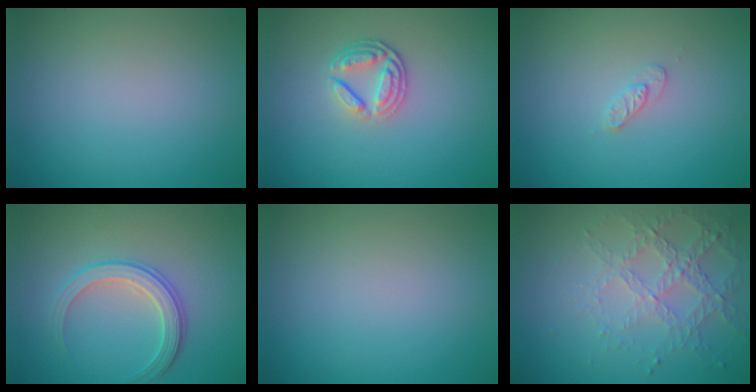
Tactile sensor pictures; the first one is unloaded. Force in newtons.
{"total": 2.9, "press": 2.5, "slide": 1.5}
{"total": 1.1, "press": 1.1, "slide": 0.2}
{"total": 3.0, "press": 2.9, "slide": 0.3}
{"total": 0.0}
{"total": 4.5, "press": 3.1, "slide": 3.3}